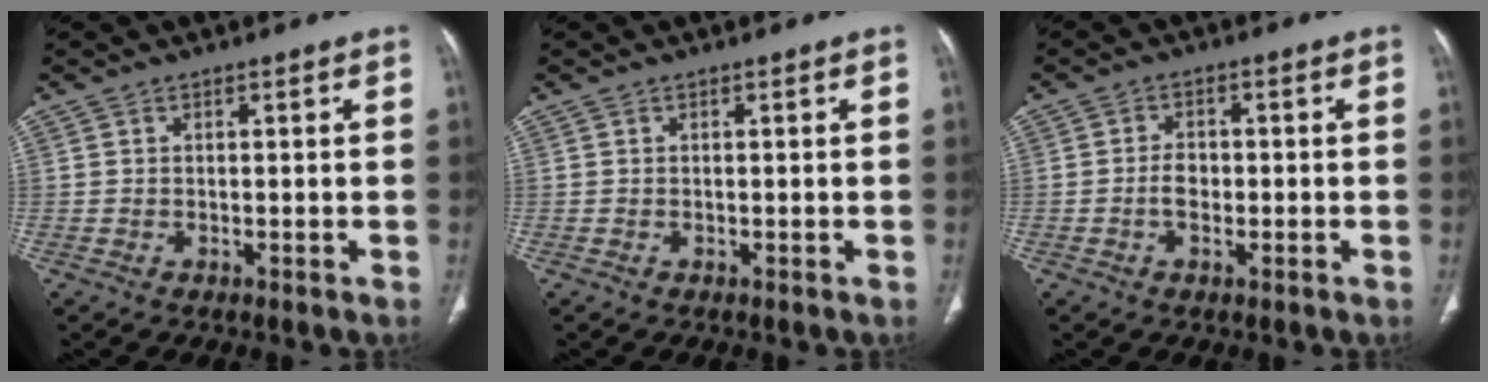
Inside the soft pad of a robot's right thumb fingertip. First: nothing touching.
{"total": 0.0}
{"total": 3.2, "force": [-0.8, 2.0, 2.3], "torque": [-0.038, 0.008, -0.018]}